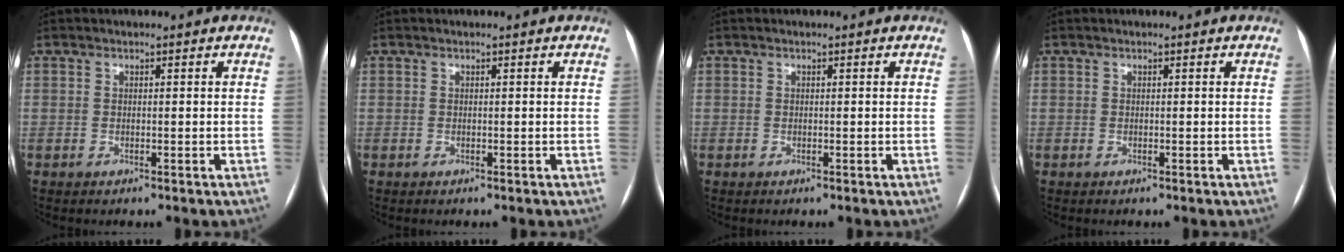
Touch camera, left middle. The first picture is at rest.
{"total": 0.0}
{"total": 0.0}
{"total": 0.0}